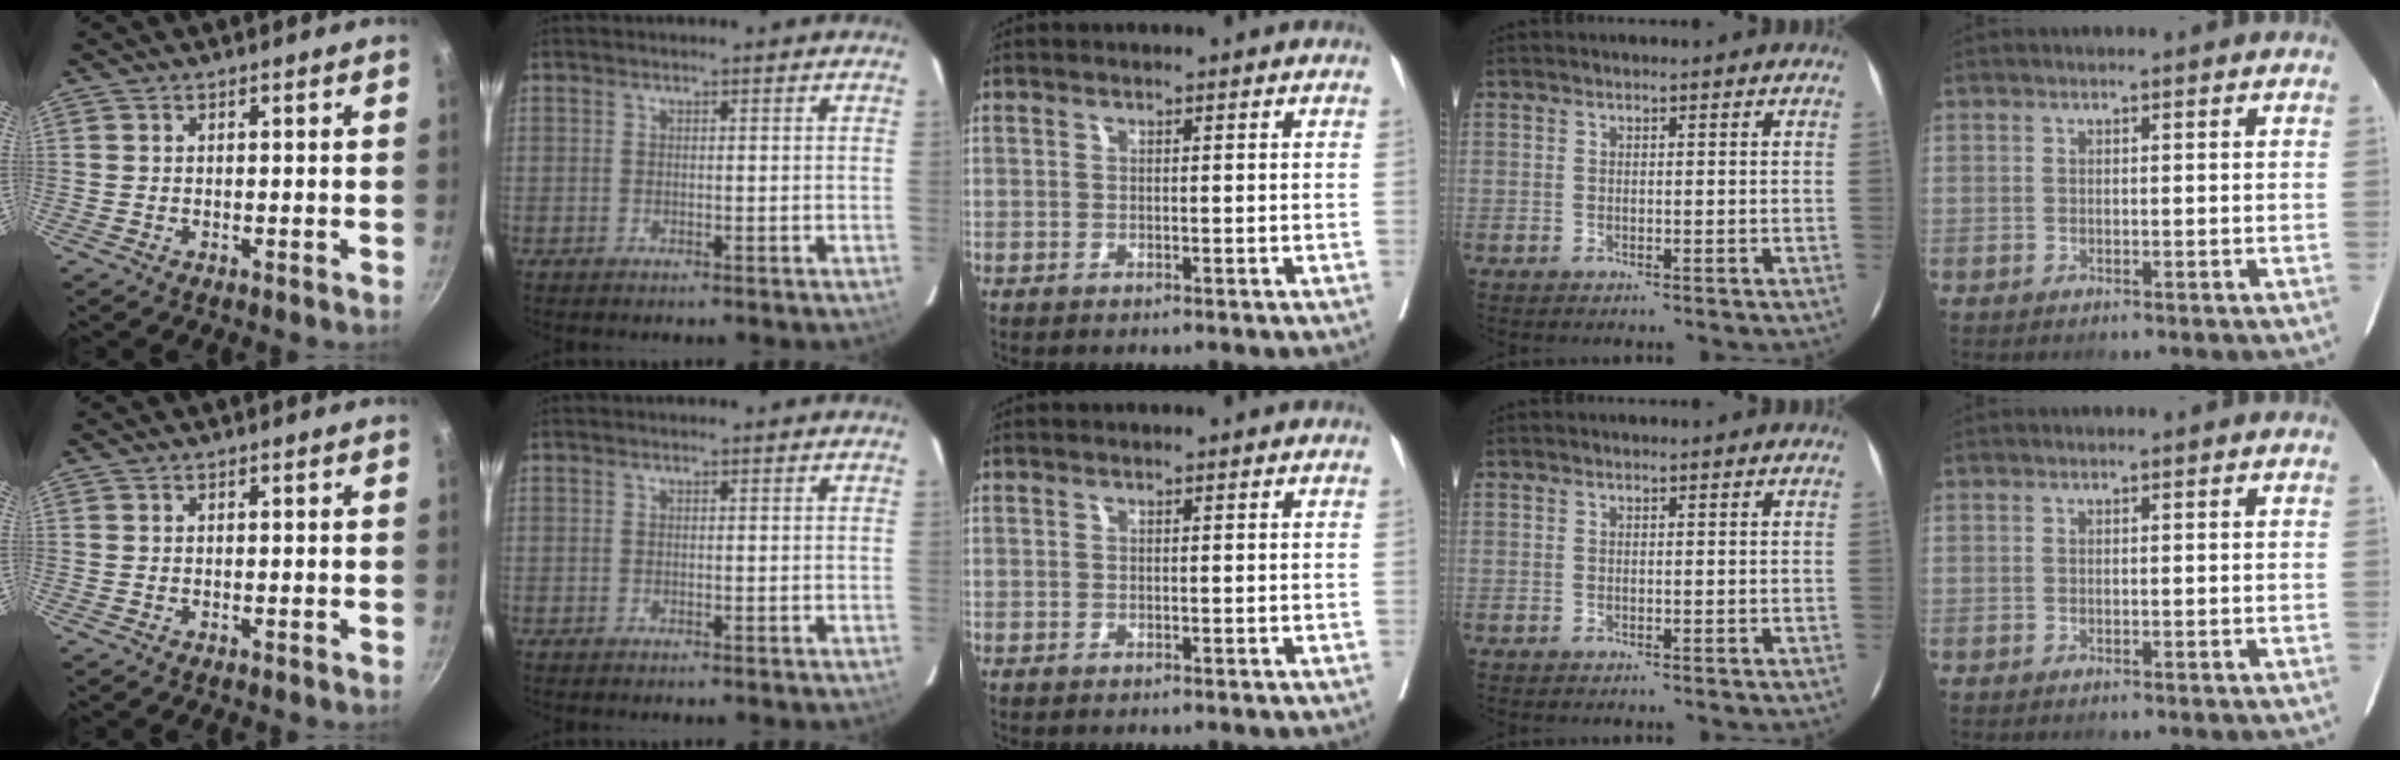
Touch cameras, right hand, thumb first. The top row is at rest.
{}